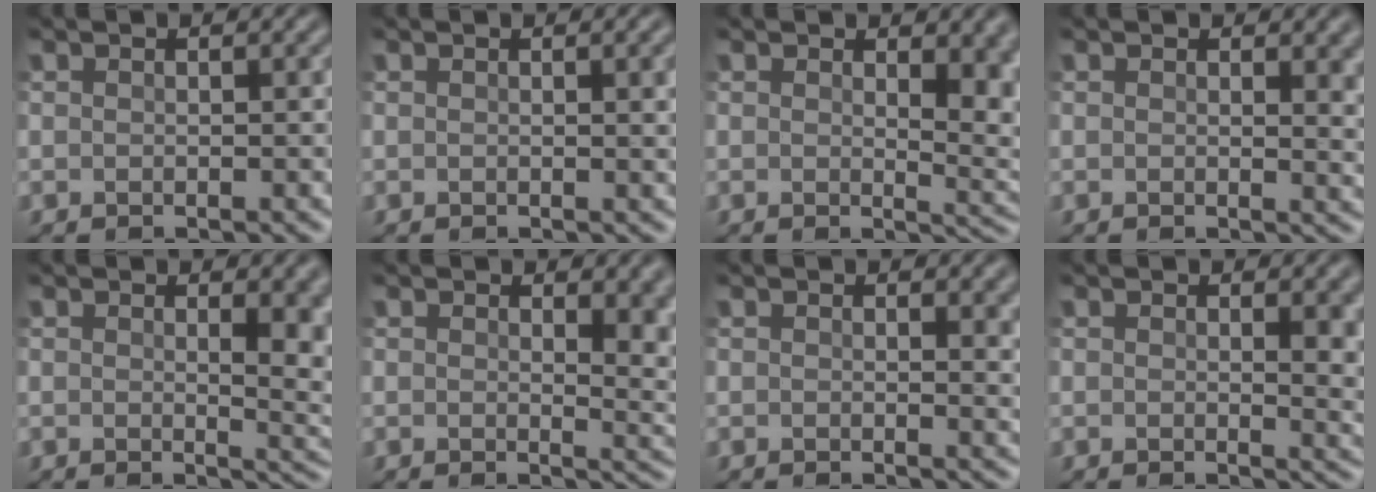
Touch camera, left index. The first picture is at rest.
{"total": 2.3, "force": [0.5, 0.7, 2.1], "torque": [-0.018, 0.005, 0.005]}
{"total": 5.4, "force": [1.3, 2.4, 4.6], "torque": [-0.048, -0.011, 0.026]}
{"total": 2.9, "force": [0.9, 1.1, 2.5], "torque": [-0.019, -0.001, 0.012]}
{"total": 5.5, "force": [1.0, 2.1, 5.0], "torque": [-0.041, -0.005, 0.019]}
{"total": 4.8, "force": [1.4, 2.2, 4.1], "torque": [-0.038, -0.012, 0.027]}
{"total": 2.1, "force": [0.8, 0.7, 1.9], "torque": [-0.015, -0.003, 0.011]}
{"total": 3.9, "force": [0.9, 1.4, 3.6], "torque": [-0.032, -0.004, 0.014]}